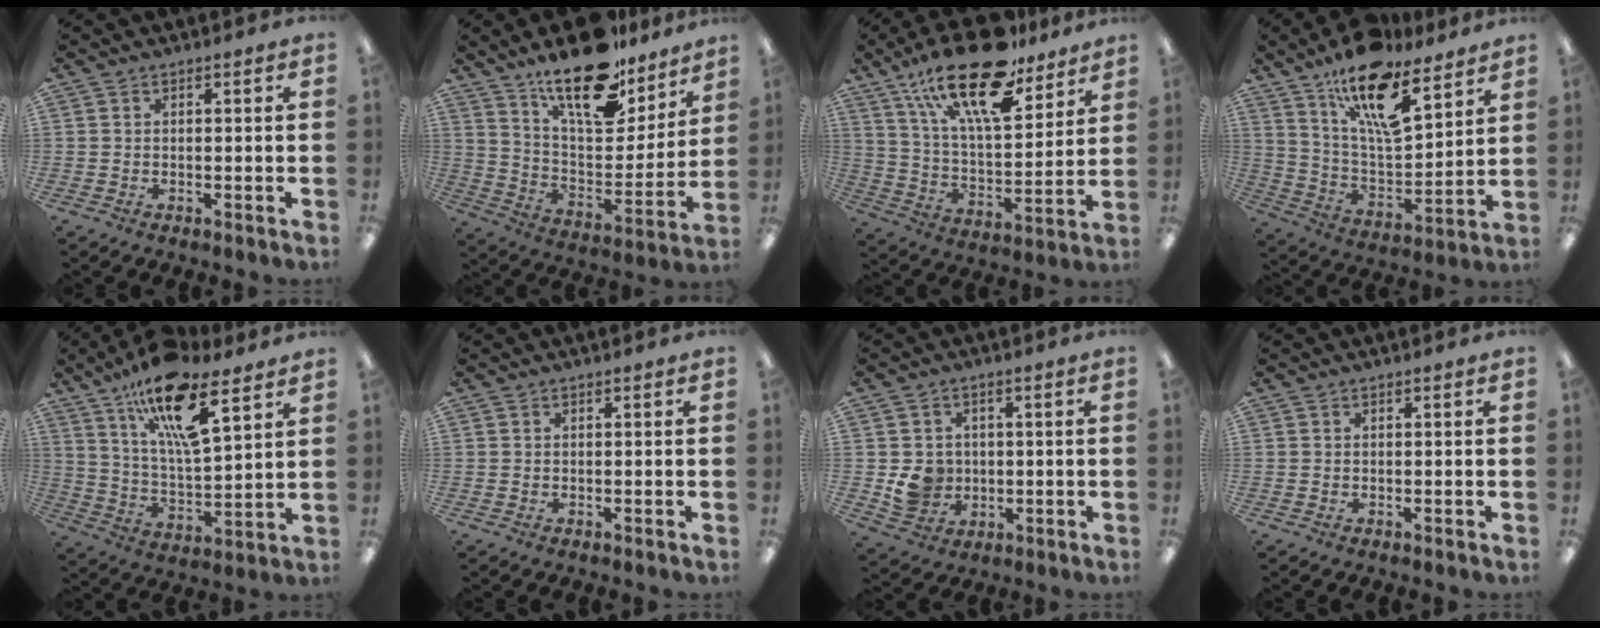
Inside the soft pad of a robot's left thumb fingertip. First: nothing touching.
{"total": 21.9, "force": [16.8, 8.1, 11.6], "torque": [-0.186, -0.107, 0.288]}
{"total": 24.0, "force": [16.4, 8.7, 15.2], "torque": [-0.256, -0.090, 0.280]}
{"total": 18.8, "force": [13.3, 6.7, 11.6], "torque": [-0.196, -0.080, 0.227]}
{"total": 19.2, "force": [12.3, 6.4, 13.3], "torque": [-0.219, -0.063, 0.206]}
{"total": 0.0}
{"total": 6.7, "force": [0.0, 6.4, 2.3], "torque": [-0.035, 0.008, 0.006]}
{"total": 0.0}